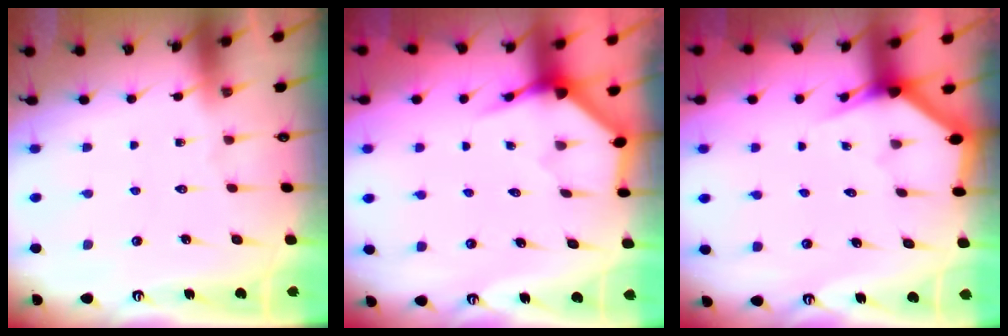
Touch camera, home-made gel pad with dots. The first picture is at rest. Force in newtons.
{"total": 3.9, "press": 3.9, "slide": 0.3}
{"total": 3.1, "press": 3.1, "slide": 0.1}